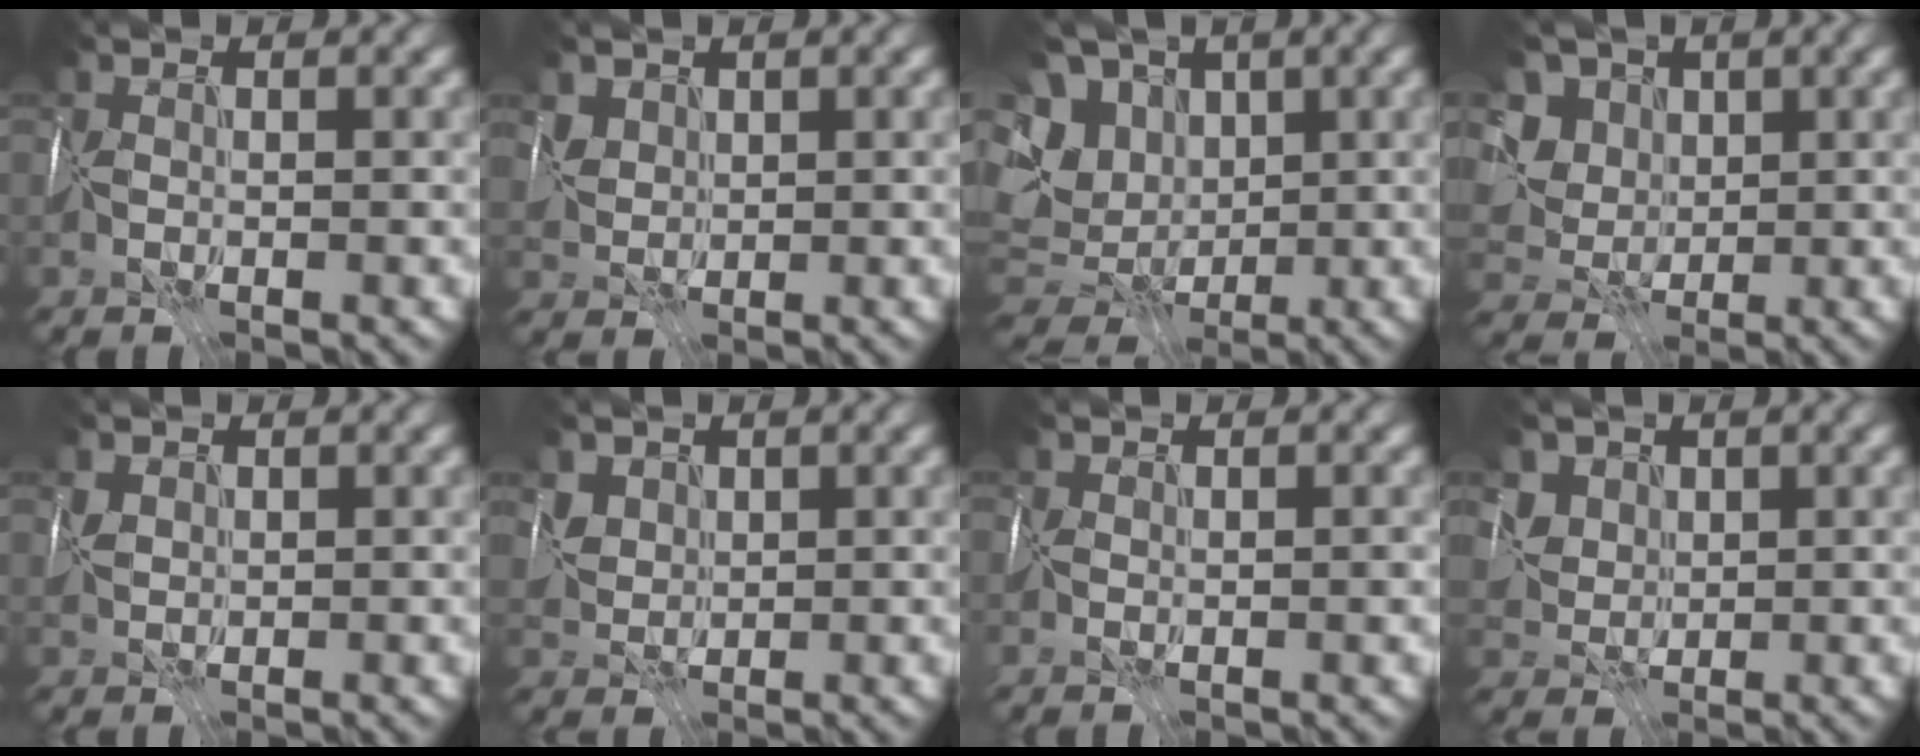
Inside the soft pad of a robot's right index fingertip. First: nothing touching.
{"total": 1.6, "force": [1.4, 0.9, -0.2], "torque": [0.008, -0.008, 0.039]}
{"total": 11.1, "force": [1.1, 9.3, 6.0], "torque": [-0.123, 0.006, 0.008]}
{"total": 6.8, "force": [2.6, 5.6, 3.0], "torque": [-0.050, 0.017, 0.023]}
{"total": 0.8, "force": [0.6, 0.4, -0.2], "torque": [0.009, -0.002, 0.012]}
{"total": 1.9, "force": [1.5, 1.3, 0.1], "torque": [-0.005, -0.004, 0.044]}
{"total": 0.6, "force": [0.2, 0.3, 0.5], "torque": [-0.003, -0.005, 0.005]}
{"total": 3.0, "force": [1.8, 2.4, 0.6], "torque": [-0.012, -0.002, 0.037]}